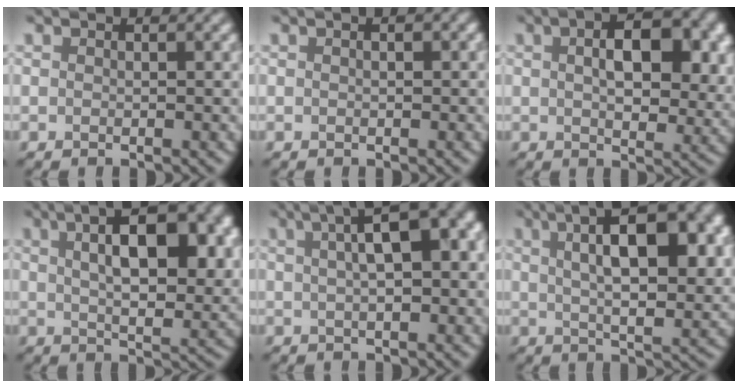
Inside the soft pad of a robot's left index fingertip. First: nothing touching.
{"total": 1.0, "force": [0.3, 0.4, 0.8], "torque": [-0.013, 0.000, 0.003]}
{"total": 8.0, "force": [1.8, 4.2, 6.6], "torque": [-0.089, 0.005, 0.026]}
{"total": 10.2, "force": [3.1, 4.2, 8.7], "torque": [-0.120, 0.005, 0.046]}
{"total": 11.3, "force": [3.2, 4.5, 9.9], "torque": [-0.100, 0.045, 0.026]}
{"total": 11.4, "force": [3.6, 4.1, 10.0], "torque": [-0.140, 0.007, 0.052]}